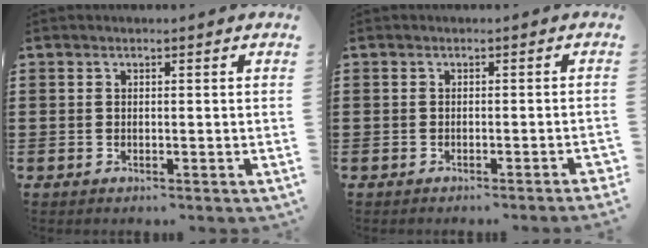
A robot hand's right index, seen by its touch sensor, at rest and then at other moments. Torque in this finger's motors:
{"motor_torque": [2.14, 0.00, 0.15, 0.07]}